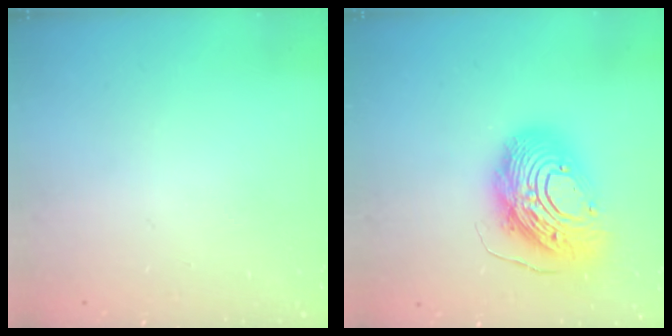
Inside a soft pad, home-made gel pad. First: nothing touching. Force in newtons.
{"total": 18.0, "press": 17.9, "slide": 1.9}